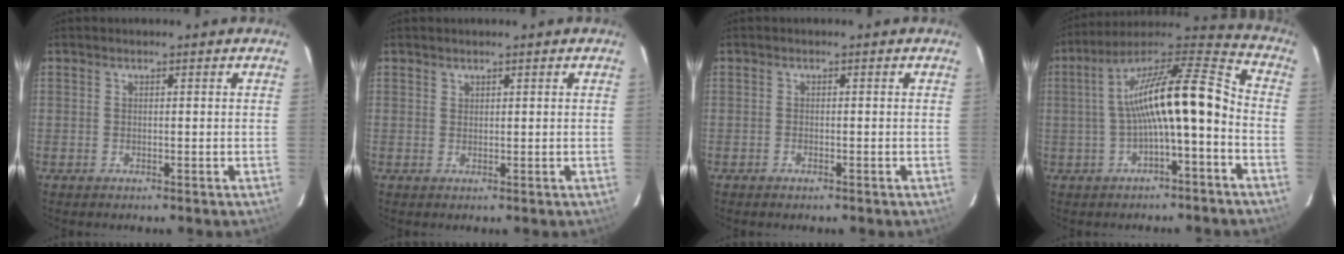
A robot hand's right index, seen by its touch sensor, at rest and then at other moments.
{"total": 0.7, "force": [0.6, 0.4, 0.1], "torque": [0.002, 0.003, 0.013]}
{"total": 0.9, "force": [-0.7, 0.4, 0.4], "torque": [-0.006, -0.001, -0.013]}
{"total": 17.0, "force": [-2.7, 3.7, 16.4], "torque": [-0.276, 0.033, -0.043]}